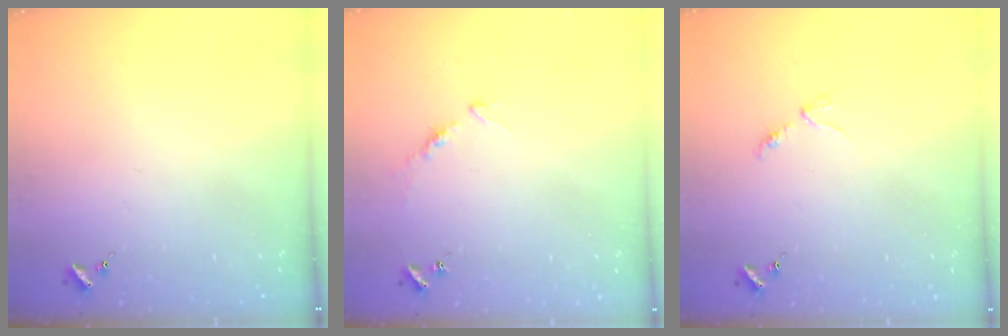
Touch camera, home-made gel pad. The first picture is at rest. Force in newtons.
{"total": 4.9, "press": 4.8, "slide": 0.6}
{"total": 2.8, "press": 2.8, "slide": 0.5}